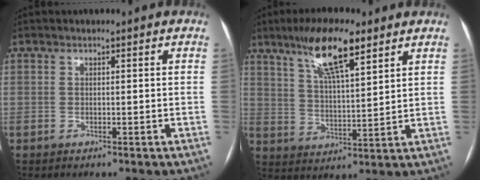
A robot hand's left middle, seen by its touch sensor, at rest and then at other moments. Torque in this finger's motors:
{"motor_torque": [1.17, -0.97, 0.24, 0.05]}